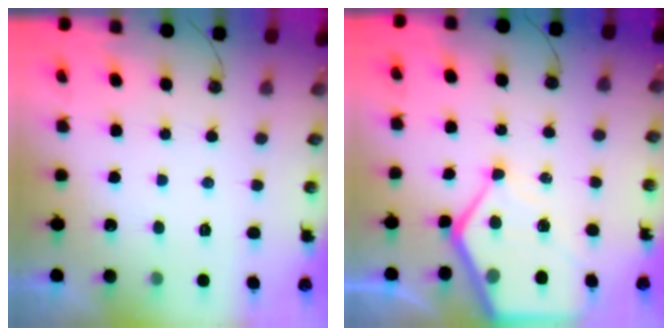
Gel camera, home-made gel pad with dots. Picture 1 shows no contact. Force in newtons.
{"total": 11.5, "press": 11.5, "slide": 1.0}